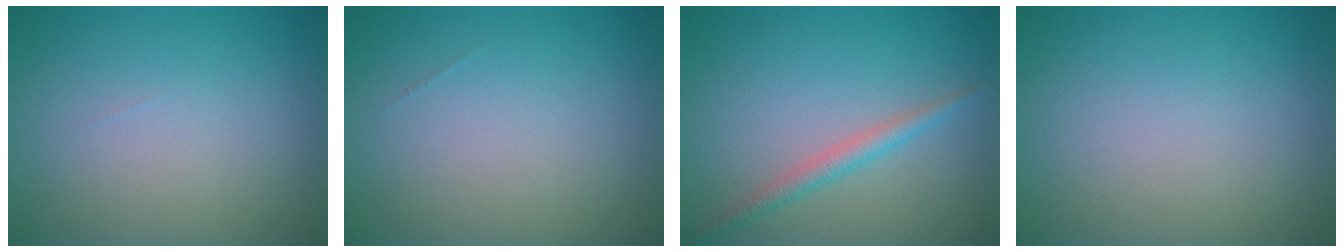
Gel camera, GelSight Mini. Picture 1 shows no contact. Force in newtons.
{"total": 0.0}
{"total": 2.0, "press": 2.0, "slide": 0.1}
{"total": 0.0}